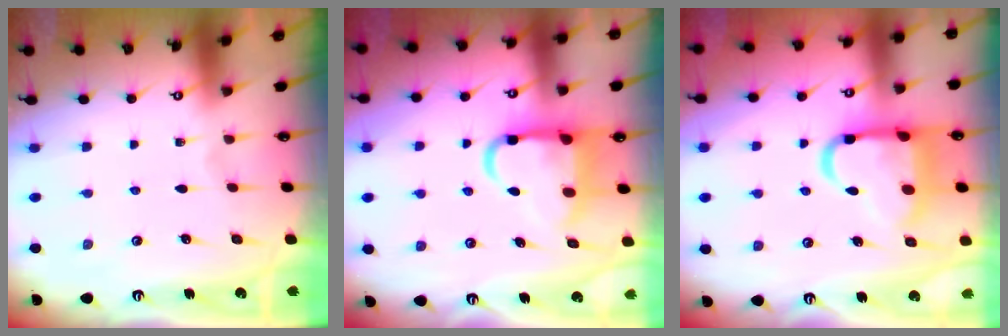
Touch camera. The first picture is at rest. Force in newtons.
{"total": 12.6, "press": 12.5, "slide": 1.6}
{"total": 14.8, "press": 14.7, "slide": 1.7}